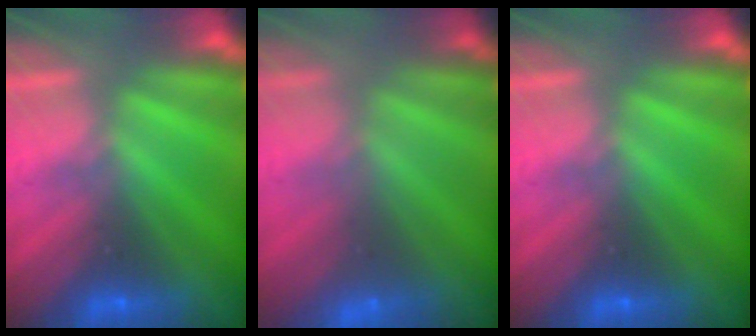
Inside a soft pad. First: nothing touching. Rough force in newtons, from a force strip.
{"total": 2.9}
{"total": 0.0}